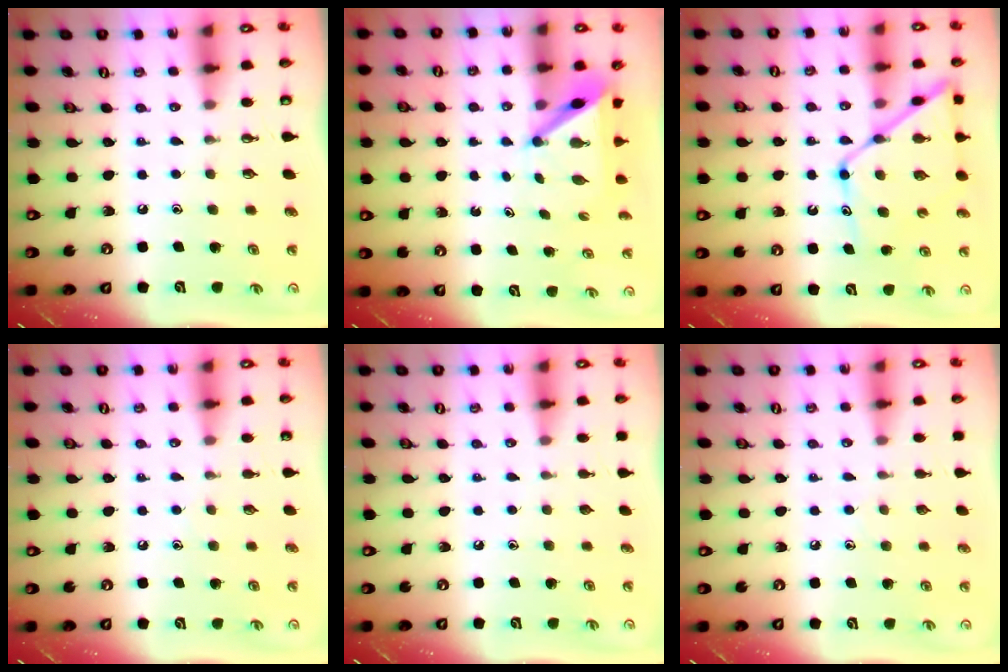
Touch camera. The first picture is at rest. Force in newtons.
{"total": 5.3, "press": 5.3, "slide": 0.4}
{"total": 12.8, "press": 12.7, "slide": 1.1}
{"total": 3.0, "press": 2.9, "slide": 0.4}
{"total": 0.0}
{"total": 5.7, "press": 5.7, "slide": 0.8}